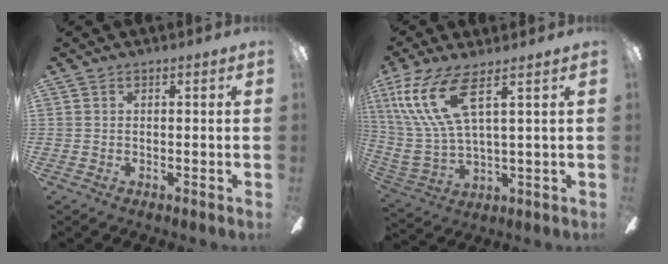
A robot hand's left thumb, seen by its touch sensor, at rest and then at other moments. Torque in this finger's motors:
{"motor_torque": [1.16, 1.14, 1.86, -0.91, 0.21]}